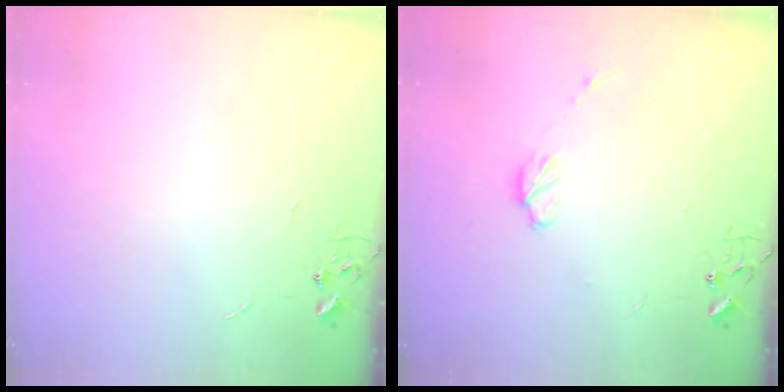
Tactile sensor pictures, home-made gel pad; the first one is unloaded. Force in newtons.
{"total": 5.7, "press": 5.6, "slide": 1.2}